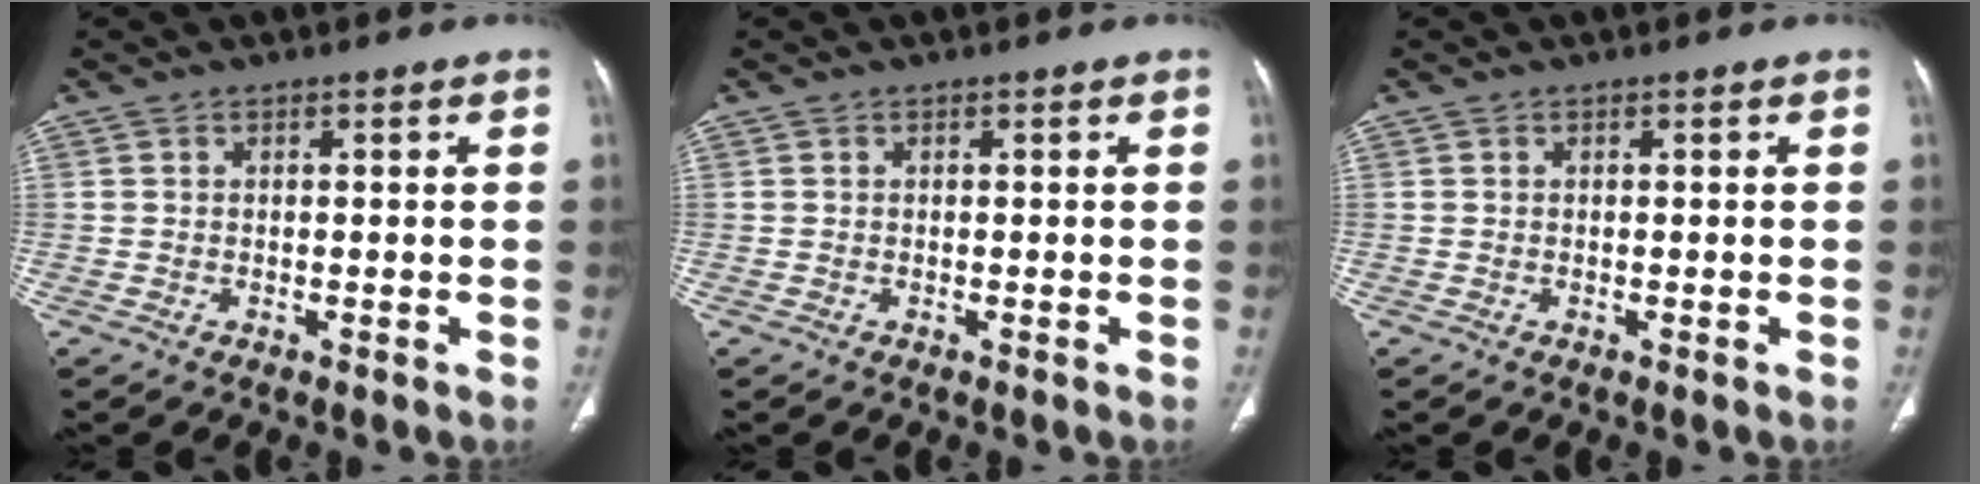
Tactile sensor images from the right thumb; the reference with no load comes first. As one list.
[{"total": 0.0}, {"total": 0.0}]